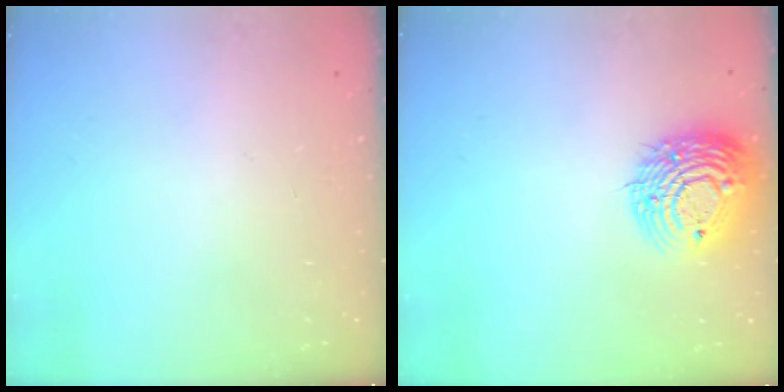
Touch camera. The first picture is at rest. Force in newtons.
{"total": 14.0, "press": 13.9, "slide": 1.8}